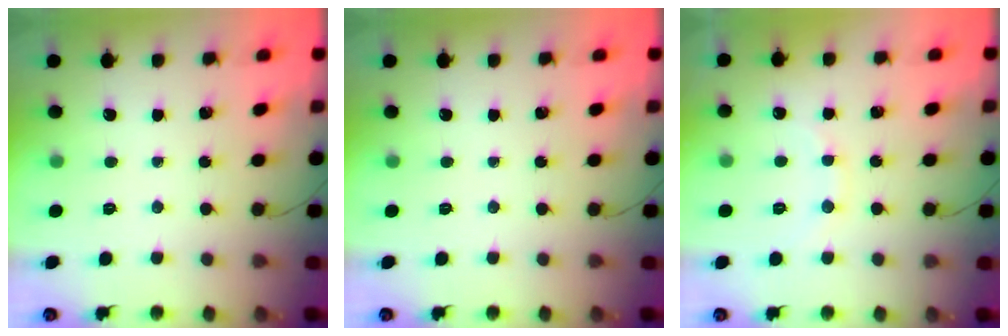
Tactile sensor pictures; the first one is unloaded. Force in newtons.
{"total": 0.0}
{"total": 6.6, "press": 6.5, "slide": 1.1}